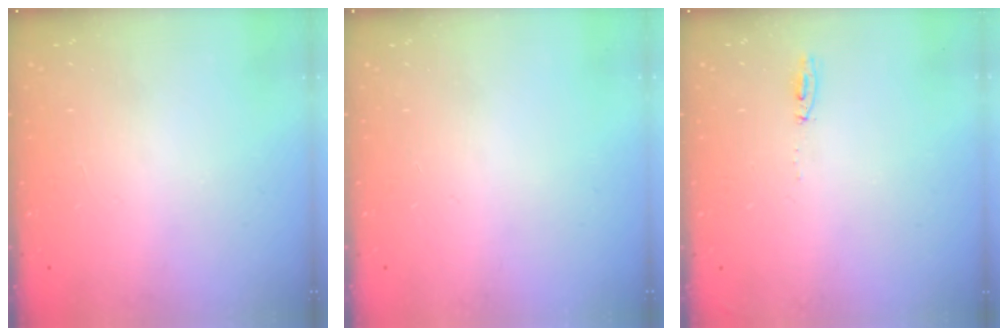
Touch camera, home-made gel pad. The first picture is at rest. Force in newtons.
{"total": 0.0}
{"total": 16.2, "press": 5.8, "slide": 15.1}